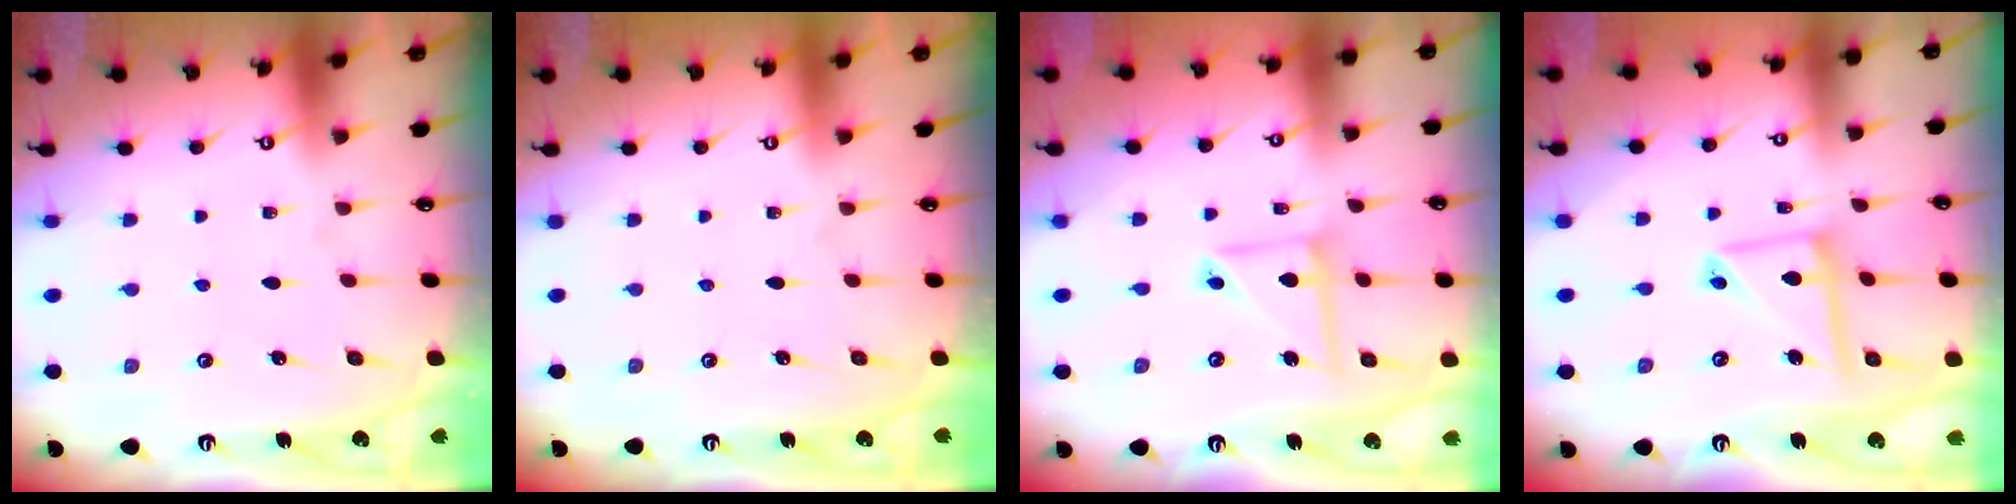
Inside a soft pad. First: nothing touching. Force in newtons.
{"total": 0.0}
{"total": 7.9, "press": 7.9, "slide": 0.6}
{"total": 11.0, "press": 11.0, "slide": 0.9}